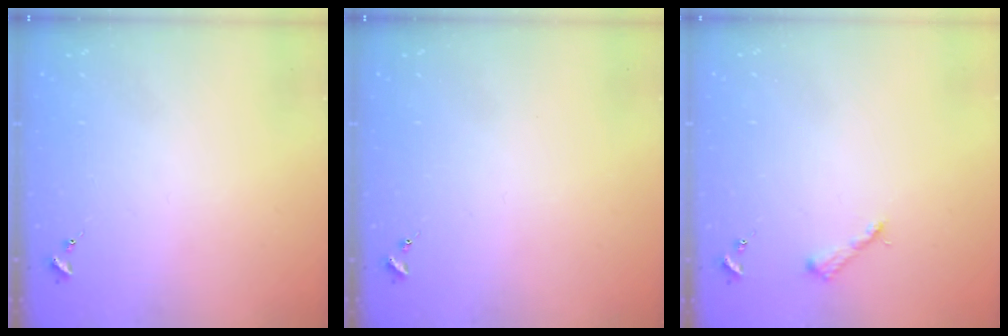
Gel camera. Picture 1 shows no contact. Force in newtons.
{"total": 0.0}
{"total": 4.0, "press": 4.0, "slide": 0.5}